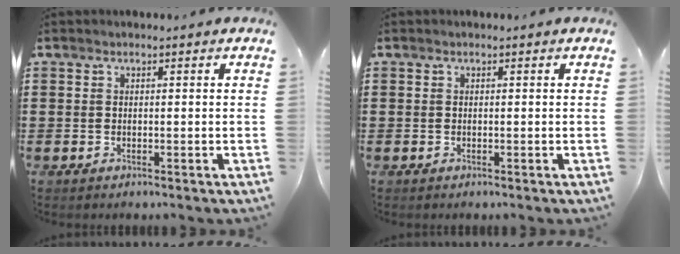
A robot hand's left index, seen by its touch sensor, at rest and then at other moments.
{"total": 0.0}